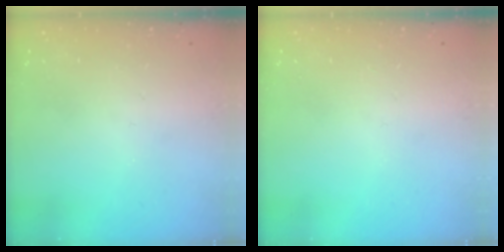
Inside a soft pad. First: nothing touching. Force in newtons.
{"total": 0.0}